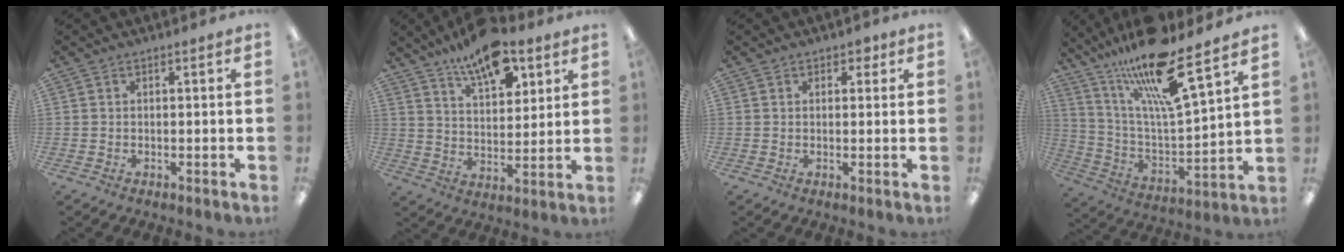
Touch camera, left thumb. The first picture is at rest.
{"total": 13.5, "force": [9.4, 5.9, 7.8], "torque": [-0.116, -0.050, 0.163]}
{"total": 2.2, "force": [1.1, 1.6, 0.9], "torque": [-0.001, -0.001, 0.016]}
{"total": 18.5, "force": [14.1, 2.9, 11.7], "torque": [-0.220, -0.089, 0.234]}